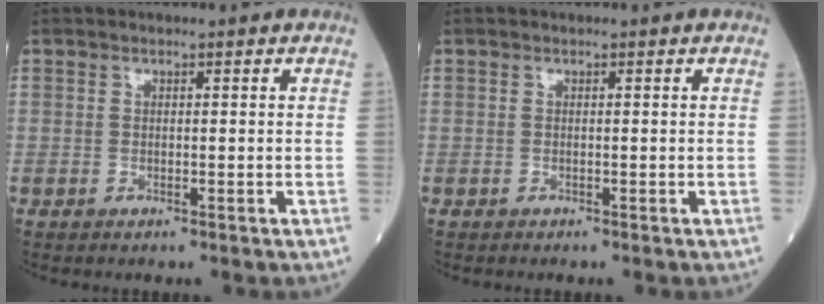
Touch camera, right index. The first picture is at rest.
{"total": 0.0}